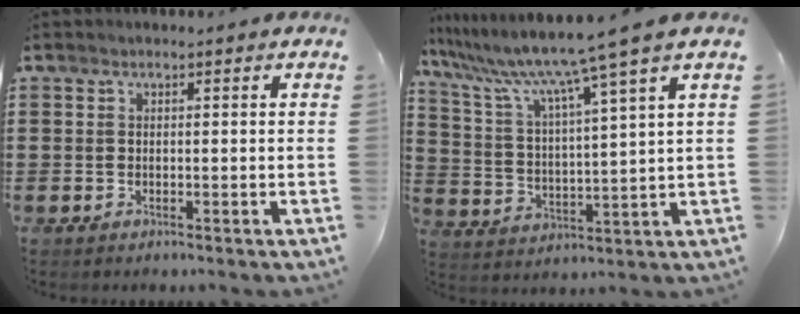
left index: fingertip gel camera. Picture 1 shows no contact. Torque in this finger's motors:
{"motor_torque": [1.55, -0.59, 1.05, 0.21]}